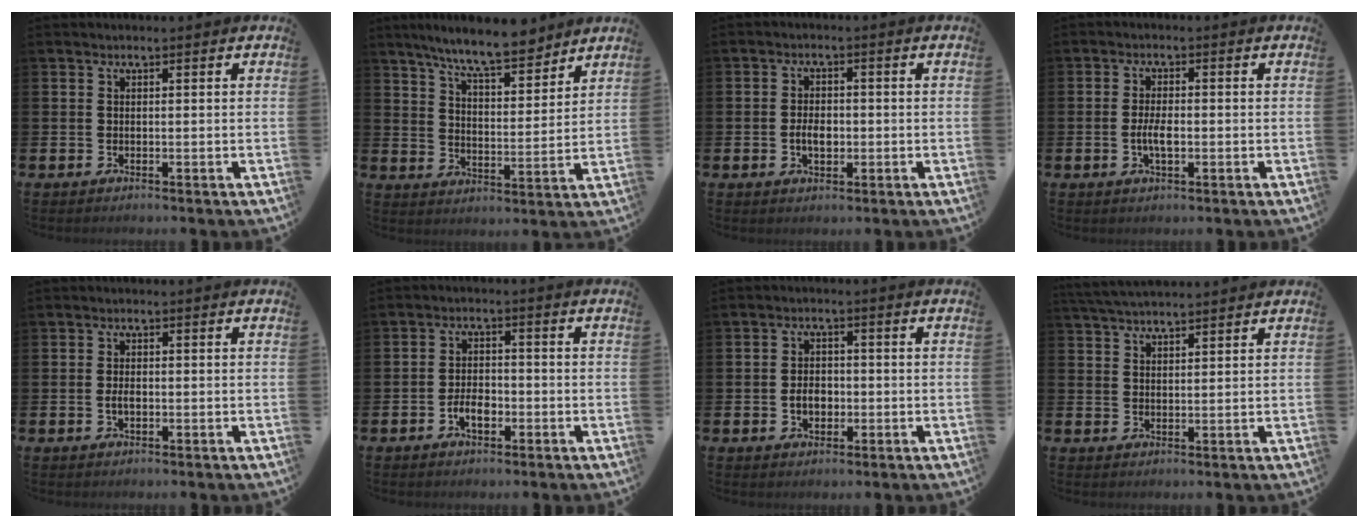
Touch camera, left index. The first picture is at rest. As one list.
[{"total": 9.0, "force": [8.3, 1.1, 3.5], "torque": [-0.088, -0.040, 0.149]}, {"total": 3.2, "force": [-0.5, 2.0, 2.5], "torque": [-0.028, -0.004, -0.014]}, {"total": 3.1, "force": [-0.6, 1.2, 2.8], "torque": [-0.049, 0.001, -0.011]}, {"total": 1.6, "force": [-0.2, 0.9, 1.3], "torque": [-0.021, 0.002, -0.006]}, {"total": 3.4, "force": [-1.3, 1.9, 2.5], "torque": [-0.042, 0.004, -0.026]}, {"total": 3.2, "force": [-0.8, 2.3, 2.1], "torque": [-0.022, -0.004, -0.021]}, {"total": 3.9, "force": [3.8, 0.4, 1.0], "torque": [-0.027, -0.012, 0.071]}]